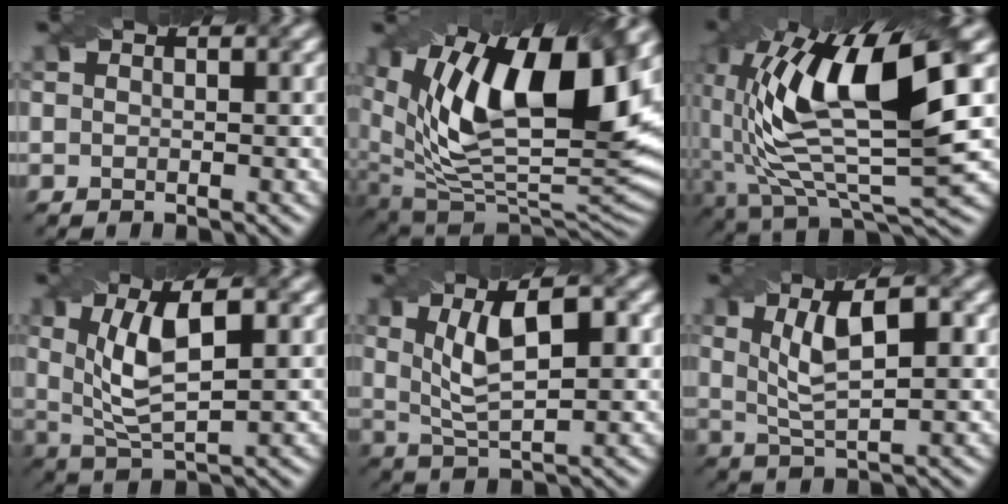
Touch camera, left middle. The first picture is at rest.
{"total": 16.2, "force": [6.6, 7.3, 12.9], "torque": [-0.233, 0.019, 0.109]}
{"total": 13.9, "force": [2.4, 5.1, 12.7], "torque": [-0.251, -0.002, 0.045]}
{"total": 6.7, "force": [1.4, 2.4, 6.2], "torque": [-0.123, 0.000, 0.028]}
{"total": 6.5, "force": [1.6, 2.2, 5.9], "torque": [-0.109, 0.004, 0.032]}
{"total": 5.7, "force": [1.5, 1.8, 5.2], "torque": [-0.096, 0.004, 0.030]}